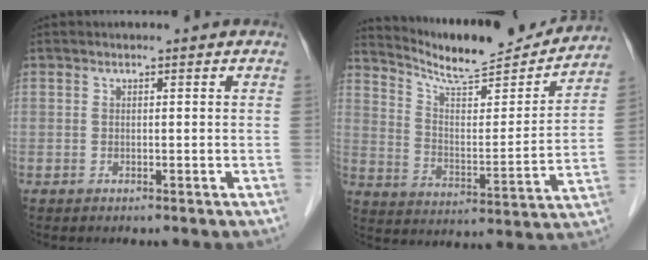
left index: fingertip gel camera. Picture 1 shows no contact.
{"total": 18.1, "force": [17.1, 1.8, 5.6], "torque": [-0.098, -0.028, 0.254]}